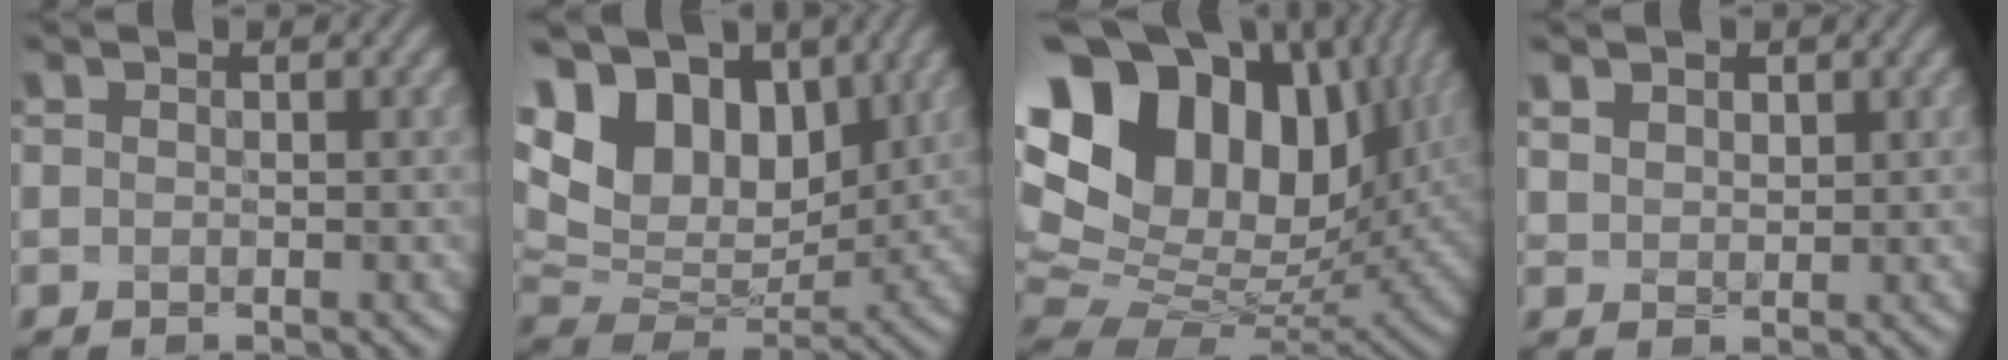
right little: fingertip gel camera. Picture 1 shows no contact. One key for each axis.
{"total": 11.4, "fx": 5.4, "fy": 7.1, "fz": 7.1, "tx": -0.156, "ty": 0.026, "tz": 0.081}
{"total": 18.0, "fx": 7.7, "fy": 11.9, "fz": 11.0, "tx": -0.230, "ty": 0.043, "tz": 0.145}
{"total": 3.4, "fx": 2.0, "fy": 2.2, "fz": 1.5, "tx": -0.048, "ty": 0.014, "tz": 0.028}